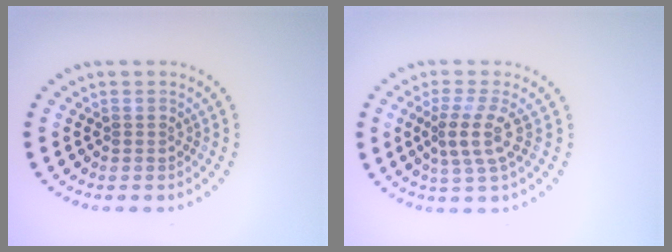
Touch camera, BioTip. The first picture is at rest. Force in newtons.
{"total": 2.9, "press": 2.3, "slide": 1.8}